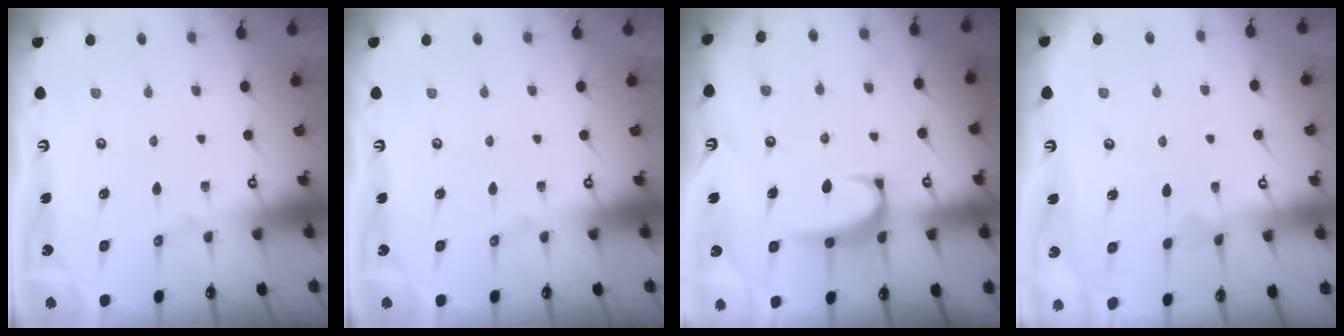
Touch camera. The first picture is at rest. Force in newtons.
{"total": 0.0}
{"total": 2.3, "press": 2.3, "slide": 0.6}
{"total": 3.7, "press": 3.7, "slide": 0.2}